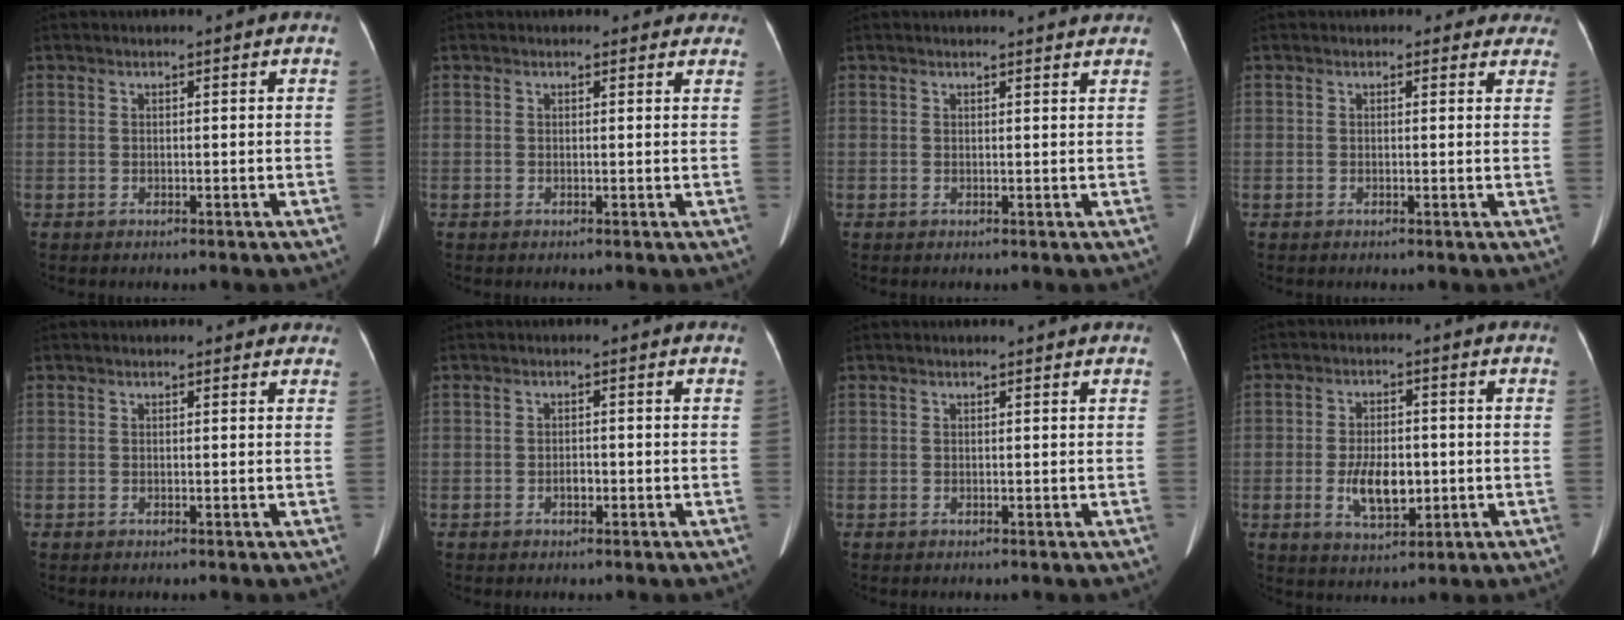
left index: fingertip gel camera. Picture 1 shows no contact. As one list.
[{"total": 2.9, "force": [2.5, 1.4, 0.3], "torque": [0.008, 0.000, 0.012]}, {"total": 2.7, "force": [2.7, 0.1, 0.3], "torque": [-0.008, 0.001, 0.024]}, {"total": 3.9, "force": [3.2, 2.1, 0.2], "torque": [0.018, -0.004, 0.016]}, {"total": 2.0, "force": [1.7, 1.0, 0.3], "torque": [0.001, 0.001, 0.004]}, {"total": 1.3, "force": [-0.6, 0.7, 0.9], "torque": [-0.014, 0.003, -0.009]}, {"total": 0.6, "force": [0.6, 0.0, 0.1], "torque": [-0.006, -0.002, 0.006]}, {"total": 7.2, "force": [-1.4, 3.5, 6.2], "torque": [-0.120, -0.002, -0.015]}]